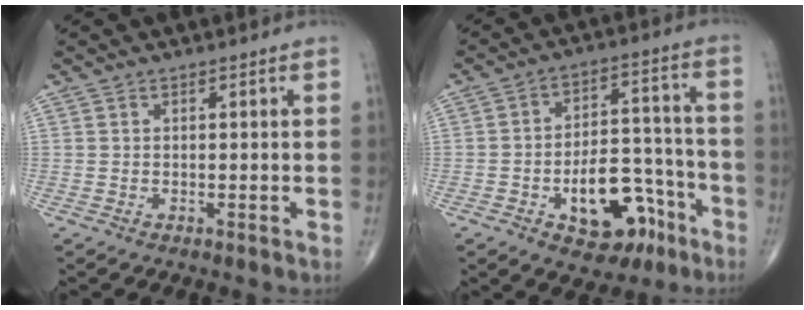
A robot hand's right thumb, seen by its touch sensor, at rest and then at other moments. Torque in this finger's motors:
{"motor_torque": [1.44, 1.32, 0.63, -0.84, 0.10]}